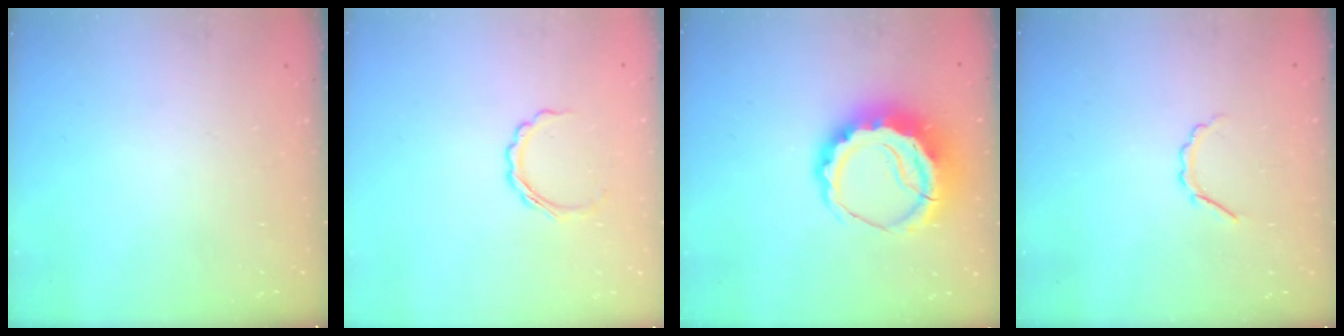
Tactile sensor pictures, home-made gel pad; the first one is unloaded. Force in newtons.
{"total": 5.2, "press": 5.0, "slide": 1.1}
{"total": 10.2, "press": 10.1, "slide": 1.7}
{"total": 3.2, "press": 3.1, "slide": 1.0}